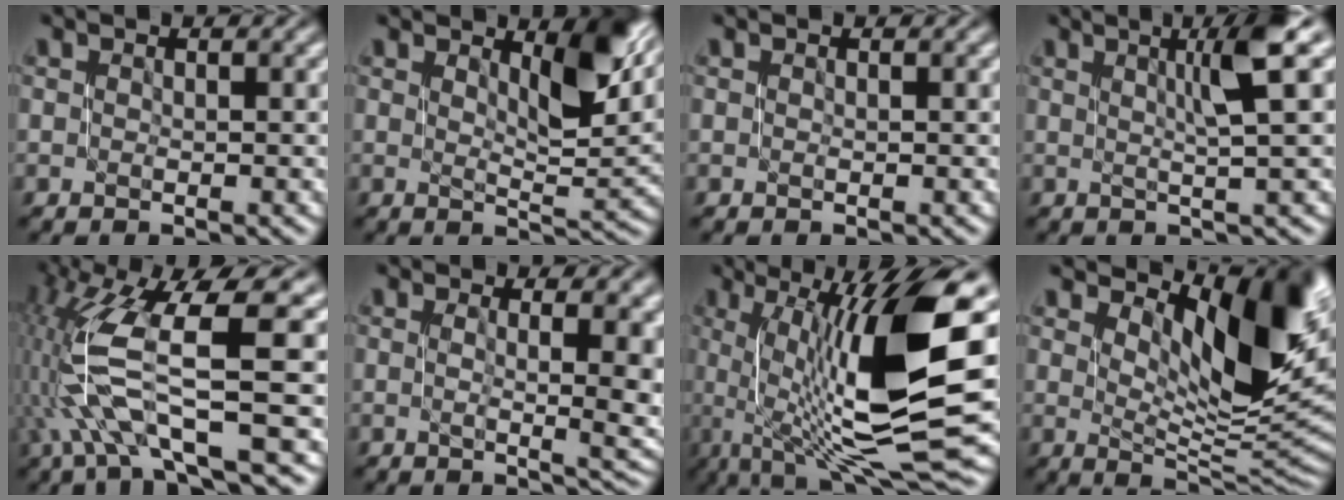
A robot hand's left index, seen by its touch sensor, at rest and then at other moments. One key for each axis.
{"total": 5.4, "fx": 2.6, "fy": 1.5, "fz": 4.5, "tx": -0.059, "ty": -0.009, "tz": 0.045}
{"total": 0.0}
{"total": 4.8, "fx": 1.5, "fy": 0.3, "fz": 4.6, "tx": -0.075, "ty": 0.007, "tz": 0.029}
{"total": 9.7, "fx": -1.9, "fy": 2.2, "fz": 9.2, "tx": -0.191, "ty": 0.000, "tz": -0.028}
{"total": 7.4, "fx": 0.5, "fy": 3.0, "fz": 6.8, "tx": -0.077, "ty": -0.005, "tz": 0.009}
{"total": 13.6, "fx": 1.0, "fy": 3.9, "fz": 12.9, "tx": -0.203, "ty": -0.008, "tz": 0.024}
{"total": 10.6, "fx": 4.0, "fy": 4.2, "fz": 8.9, "tx": -0.121, "ty": -0.010, "tz": 0.077}